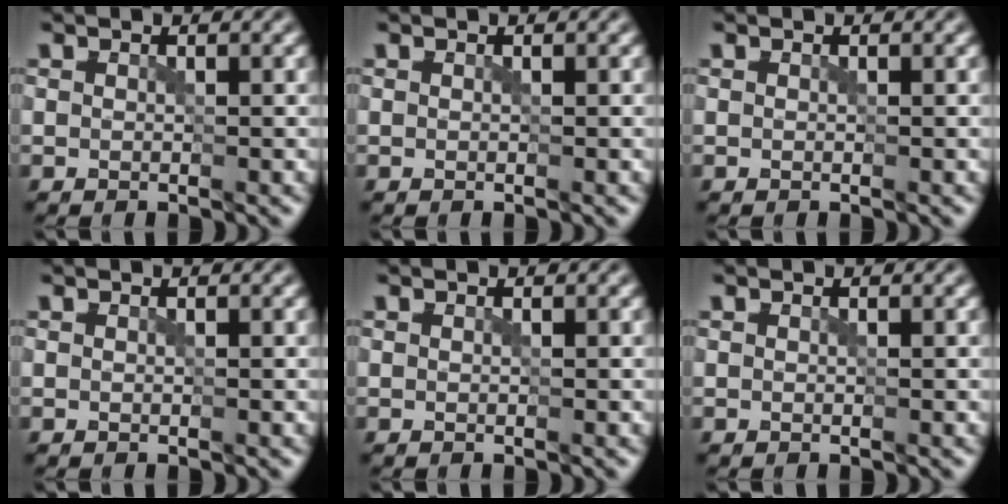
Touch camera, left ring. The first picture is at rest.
{"total": 0.0}
{"total": 0.0}
{"total": 0.0}
{"total": 0.0}
{"total": 0.0}